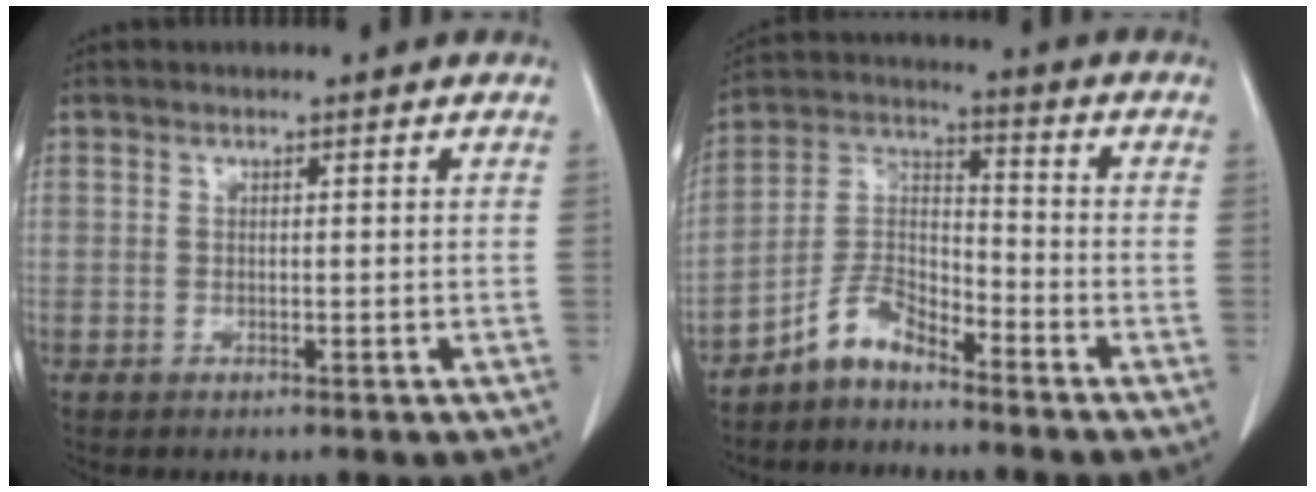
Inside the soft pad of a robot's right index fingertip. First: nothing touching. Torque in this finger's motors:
{"motor_torque": [-0.33, -0.52, -0.37, -0.21]}